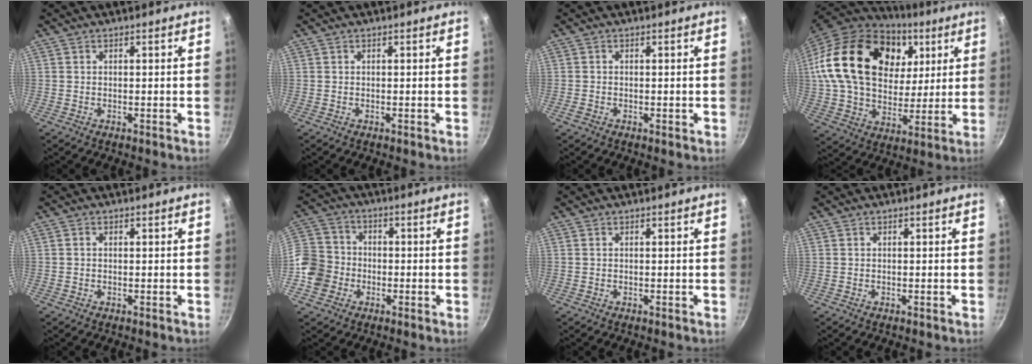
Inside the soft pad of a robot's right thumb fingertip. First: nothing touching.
{"total": 0.0}
{"total": 1.3, "force": [-0.5, 0.8, 0.9], "torque": [-0.013, 0.002, -0.011]}
{"total": 29.5, "force": [9.7, 20.0, 19.4], "torque": [-0.331, -0.009, 0.166]}
{"total": 0.7, "force": [0.1, 0.5, 0.4], "torque": [-0.007, 0.004, 0.000]}
{"total": 10.4, "force": [-3.0, 9.0, 4.2], "torque": [-0.053, 0.034, -0.074]}
{"total": 0.0}
{"total": 0.0}